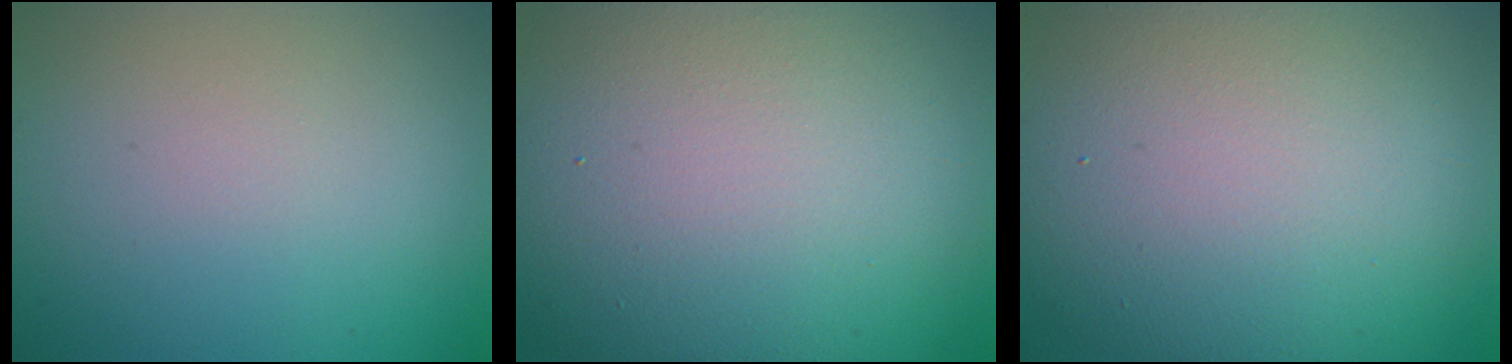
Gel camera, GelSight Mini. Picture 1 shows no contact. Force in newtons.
{"total": 17.3, "press": 17.3, "slide": 1.4}
{"total": 13.8, "press": 13.7, "slide": 1.2}